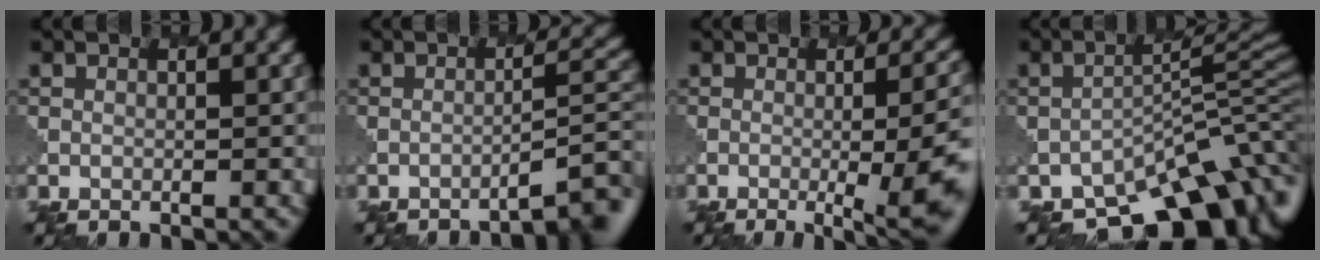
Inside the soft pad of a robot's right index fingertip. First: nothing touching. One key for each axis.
{"total": 3.8, "fx": -2.9, "fy": 0.4, "fz": 2.4, "tx": -0.021, "ty": 0.020, "tz": -0.050}
{"total": 10.9, "fx": -2.6, "fy": 4.2, "fz": 9.8, "tx": -0.091, "ty": 0.005, "tz": -0.032}
{"total": 10.4, "fx": -7.7, "fy": 4.4, "fz": 5.5, "tx": -0.062, "ty": -0.007, "tz": -0.125}